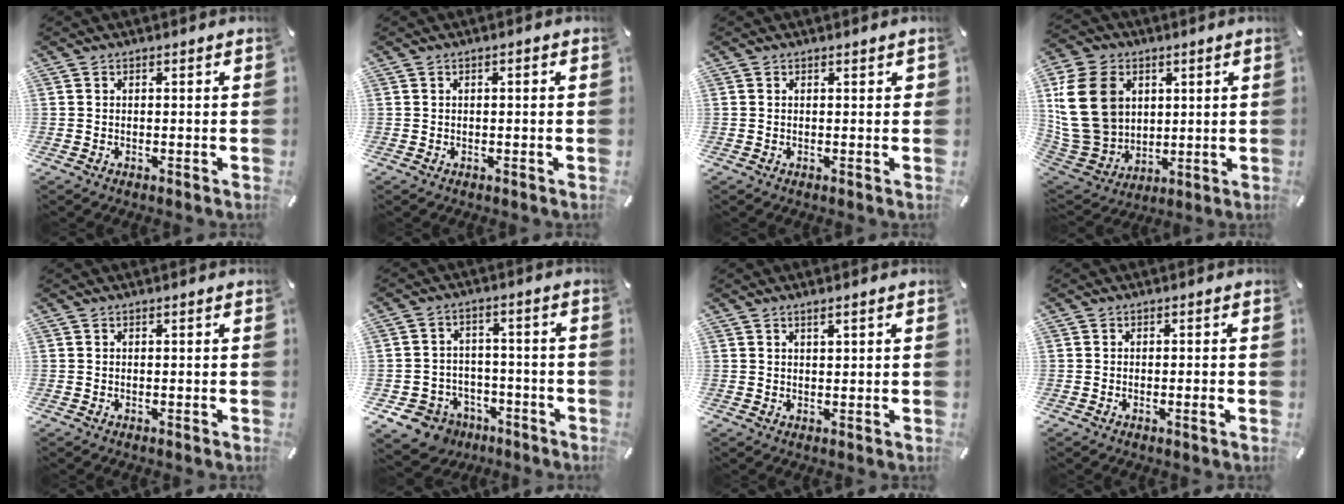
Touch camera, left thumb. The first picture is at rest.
{"total": 0.8, "force": [-0.2, 0.2, 0.7], "torque": [-0.013, 0.001, -0.003]}
{"total": 0.8, "force": [0.2, 0.5, 0.6], "torque": [-0.005, 0.001, 0.001]}
{"total": 18.9, "force": [4.8, 15.2, 10.2], "torque": [-0.237, -0.019, 0.091]}
{"total": 0.0}
{"total": 8.3, "force": [-4.7, 6.7, 1.6], "torque": [-0.041, 0.035, -0.082]}
{"total": 1.7, "force": [1.1, 0.5, 1.2], "torque": [-0.024, 0.000, 0.019]}
{"total": 1.4, "force": [-0.6, 0.2, 1.3], "torque": [-0.024, -0.001, -0.010]}